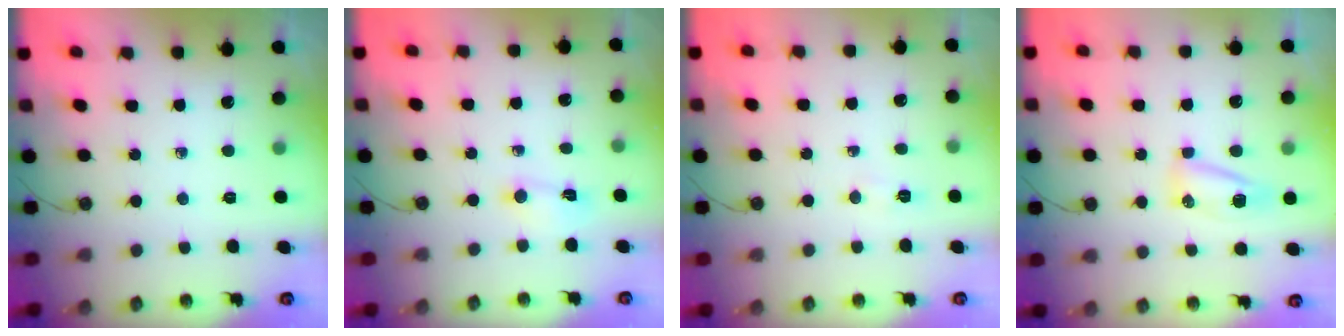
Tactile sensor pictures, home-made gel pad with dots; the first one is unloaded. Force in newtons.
{"total": 3.8, "press": 3.7, "slide": 0.4}
{"total": 4.3, "press": 3.7, "slide": 2.3}
{"total": 6.6, "press": 6.5, "slide": 1.1}